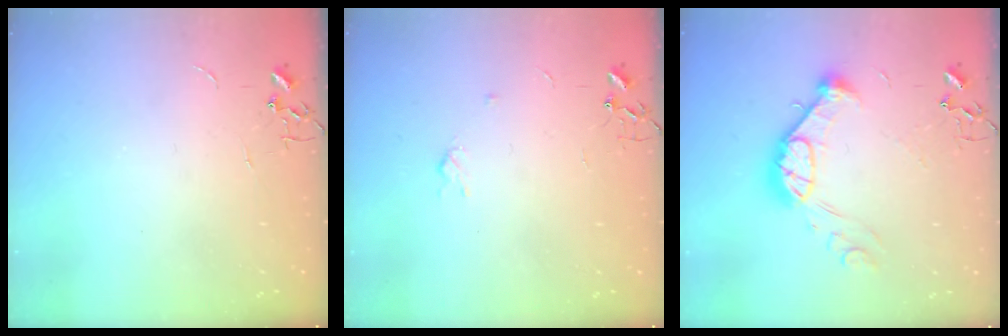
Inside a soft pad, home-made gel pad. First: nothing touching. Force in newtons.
{"total": 3.2, "press": 3.1, "slide": 0.6}
{"total": 14.5, "press": 14.4, "slide": 1.2}